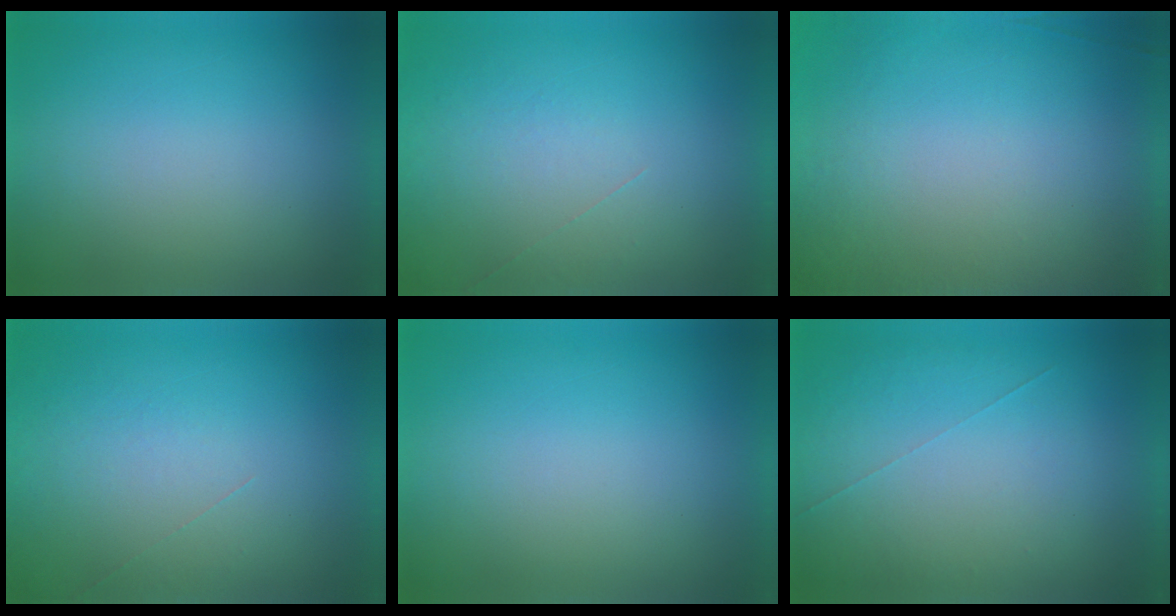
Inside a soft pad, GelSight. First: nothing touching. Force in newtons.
{"total": 1.2}
{"total": 6.1}
{"total": 1.2}
{"total": 0.0}
{"total": 1.0}